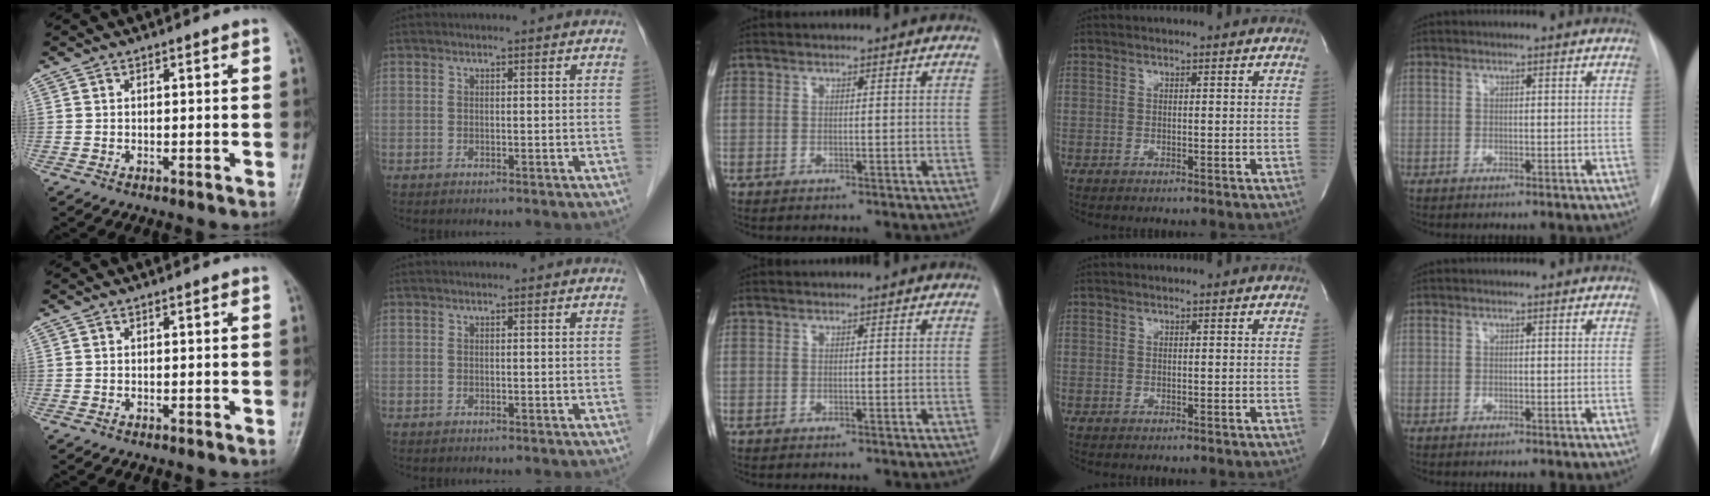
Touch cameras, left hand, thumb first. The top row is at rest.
{}